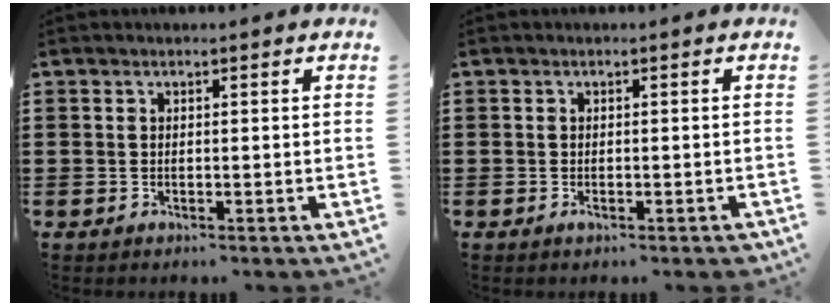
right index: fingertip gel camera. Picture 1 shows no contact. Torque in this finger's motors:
{"motor_torque": [0.36, -0.34, 0.02, 0.03]}